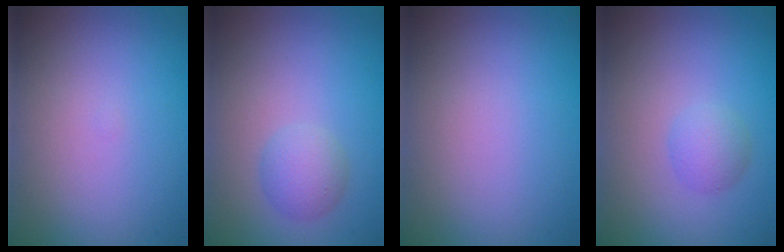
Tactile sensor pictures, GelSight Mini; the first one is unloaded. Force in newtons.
{"total": 2.2, "press": 2.2, "slide": 0.1}
{"total": 0.0}
{"total": 1.7, "press": 1.7, "slide": 0.0}